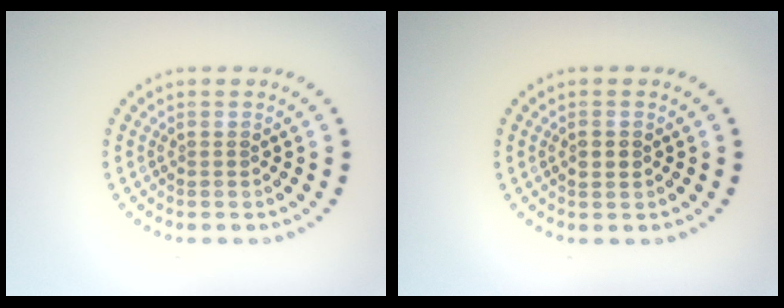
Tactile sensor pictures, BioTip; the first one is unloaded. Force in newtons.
{"total": 0.9, "press": 0.9, "slide": 0.0}